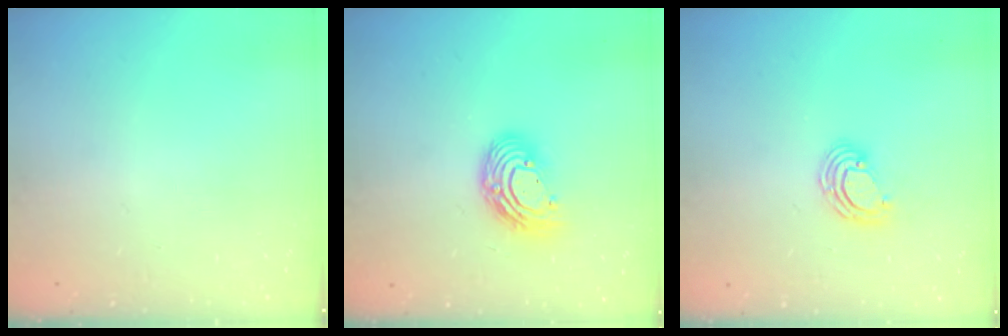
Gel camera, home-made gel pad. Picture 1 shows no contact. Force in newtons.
{"total": 11.7, "press": 11.7, "slide": 0.9}
{"total": 6.5, "press": 6.5, "slide": 0.6}